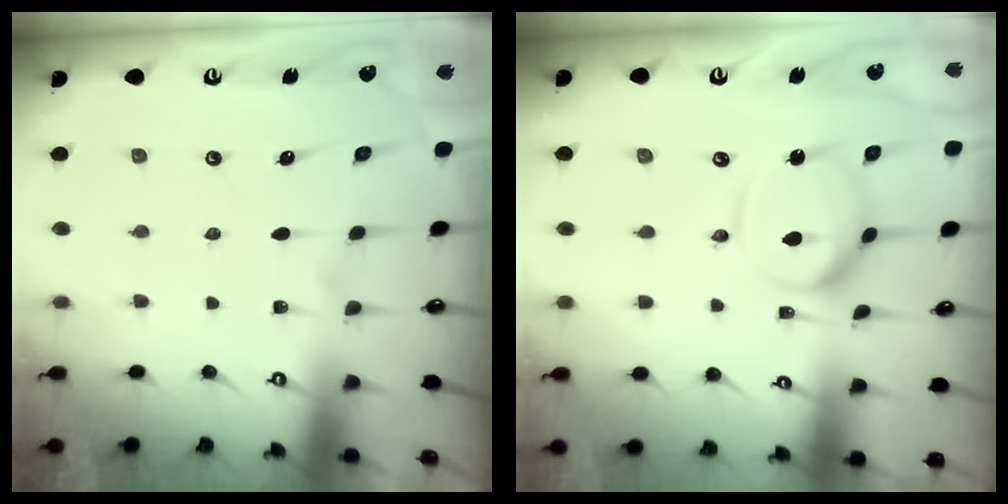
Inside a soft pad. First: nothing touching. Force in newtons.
{"total": 10.3, "press": 10.3, "slide": 0.9}